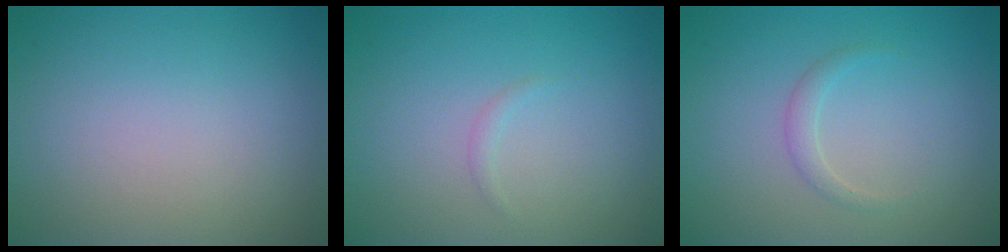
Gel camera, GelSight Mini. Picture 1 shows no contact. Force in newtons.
{"total": 0.6, "press": 0.6, "slide": 0.1}
{"total": 1.1, "press": 1.1, "slide": 0.1}